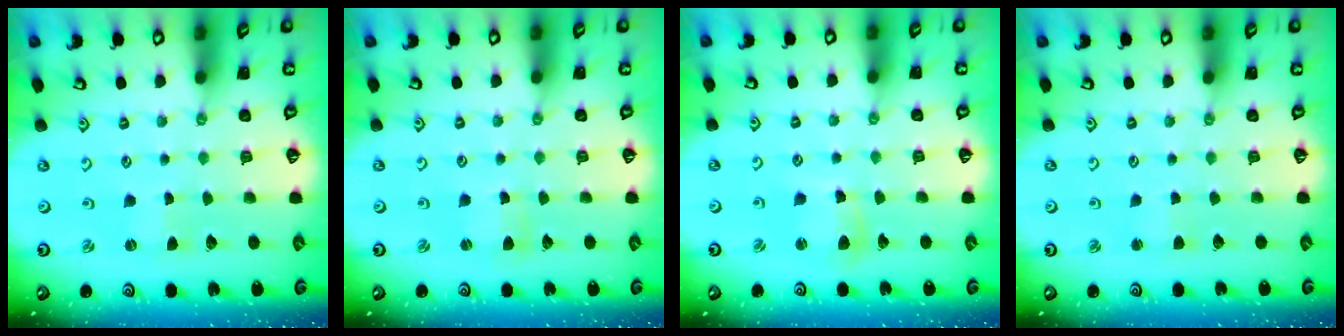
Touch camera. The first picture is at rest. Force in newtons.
{"total": 1.5, "press": 1.4, "slide": 0.2}
{"total": 5.4, "press": 5.3, "slide": 0.8}
{"total": 2.7, "press": 2.7, "slide": 0.2}